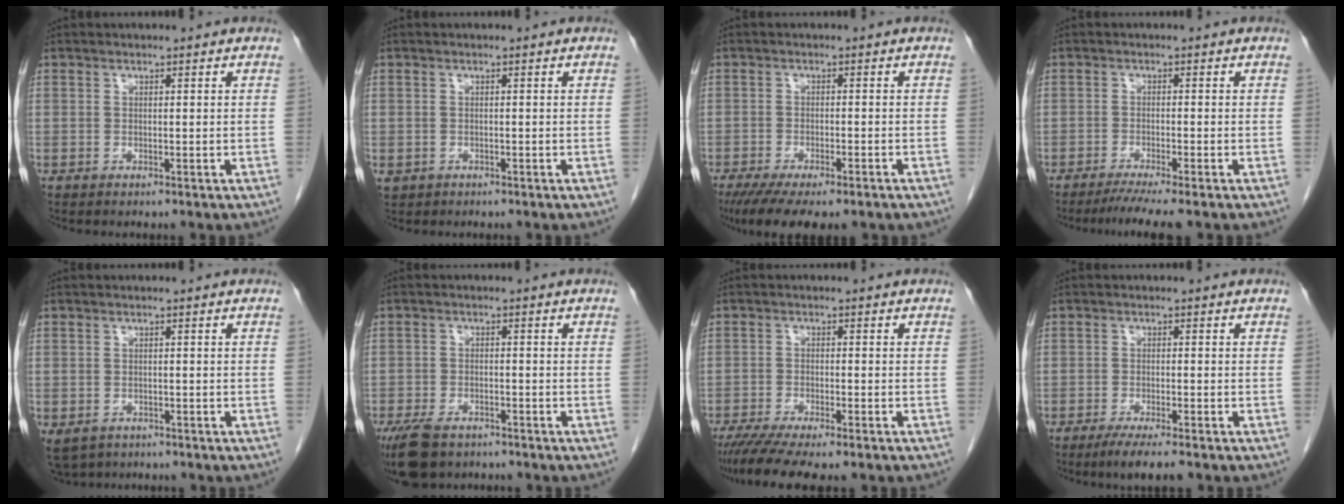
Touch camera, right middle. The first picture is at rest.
{"total": 1.5, "force": [-0.7, 1.3, 0.3], "torque": [-0.008, 0.003, -0.006]}
{"total": 12.3, "force": [-9.3, 3.2, 7.5], "torque": [-0.123, -0.019, -0.136]}
{"total": 5.1, "force": [-4.1, -0.7, 2.9], "torque": [-0.039, -0.011, -0.066]}
{"total": 5.2, "force": [-3.4, 3.6, 1.8], "torque": [-0.031, -0.002, -0.049]}
{"total": 8.4, "force": [-6.0, 4.1, 4.2], "torque": [-0.083, -0.009, -0.097]}
{"total": 8.8, "force": [-7.1, 0.8, 5.1], "torque": [-0.072, -0.015, -0.110]}
{"total": 5.2, "force": [-3.8, 0.3, 3.5], "torque": [-0.054, -0.012, -0.059]}